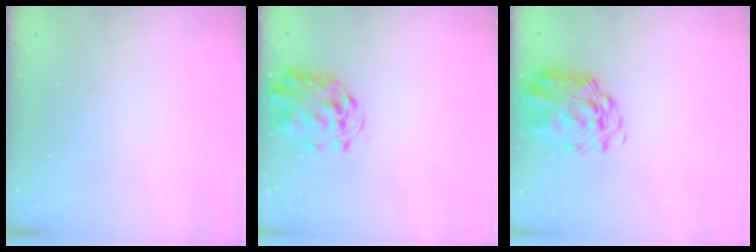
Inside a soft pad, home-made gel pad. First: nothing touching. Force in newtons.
{"total": 2.9, "press": 2.8, "slide": 0.8}
{"total": 2.7, "press": 2.3, "slide": 1.5}